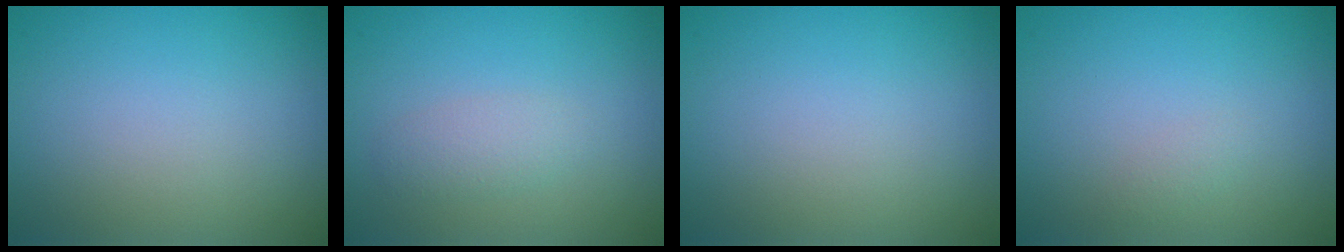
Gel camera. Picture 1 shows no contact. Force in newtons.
{"total": 1.7, "press": 1.7, "slide": 0.2}
{"total": 0.0}
{"total": 0.6, "press": 0.6, "slide": 0.0}